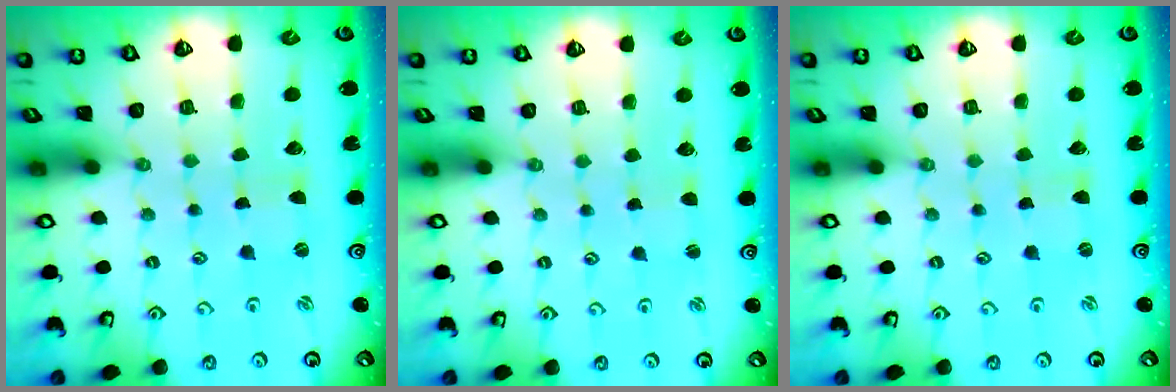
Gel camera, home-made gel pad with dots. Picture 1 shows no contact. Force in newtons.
{"total": 1.4, "press": 1.4, "slide": 0.3}
{"total": 0.0}